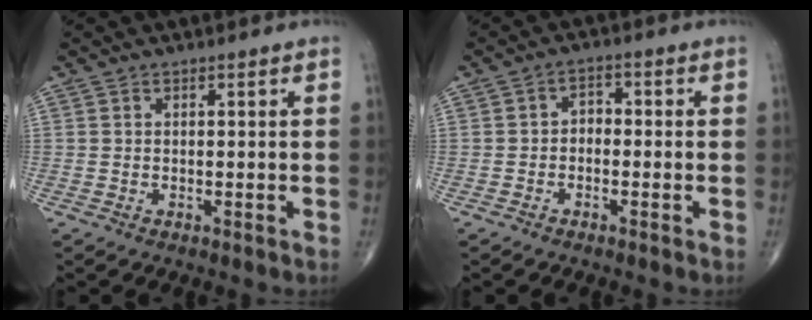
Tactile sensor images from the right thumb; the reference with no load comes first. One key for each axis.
{"total": 2.7, "fx": -0.7, "fy": 2.0, "fz": 1.7, "tx": -0.010, "ty": 0.021, "tz": -0.023}